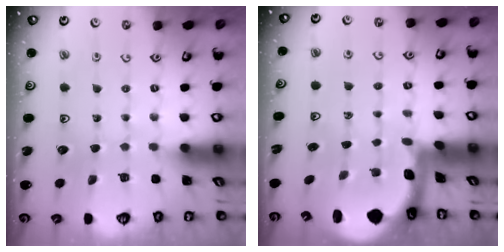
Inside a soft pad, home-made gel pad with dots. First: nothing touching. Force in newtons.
{"total": 1.5, "press": 1.5, "slide": 0.3}